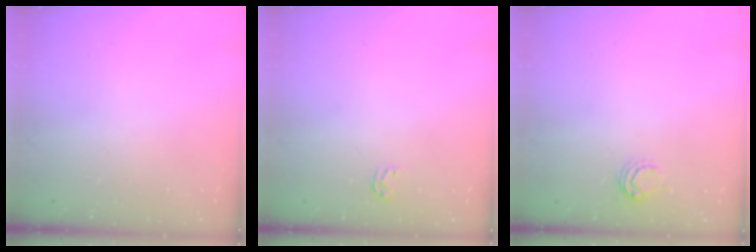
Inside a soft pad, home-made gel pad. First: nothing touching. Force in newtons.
{"total": 2.6, "press": 2.6, "slide": 0.4}
{"total": 4.9, "press": 4.8, "slide": 0.5}